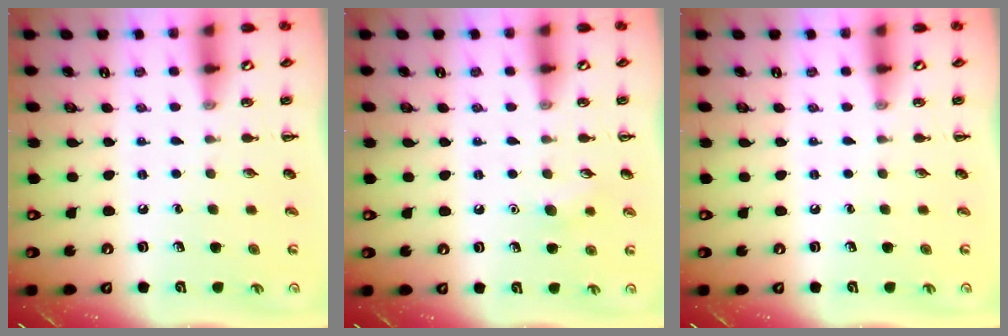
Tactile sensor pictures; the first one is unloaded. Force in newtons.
{"total": 5.5, "press": 5.4, "slide": 1.3}
{"total": 0.0}